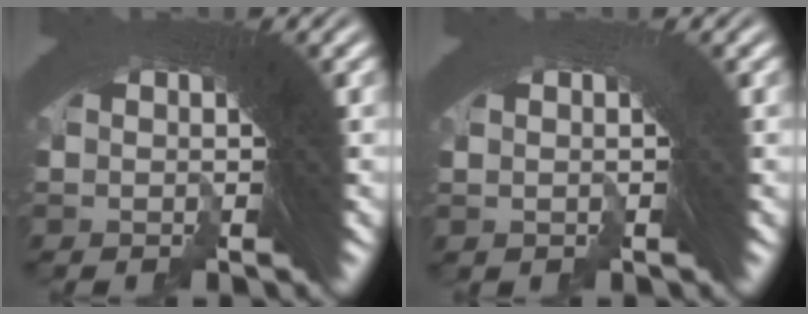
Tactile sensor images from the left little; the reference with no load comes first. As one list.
[{"total": 0.9, "force": [-0.6, -0.1, -0.6], "torque": [0.002, -0.001, -0.005]}]